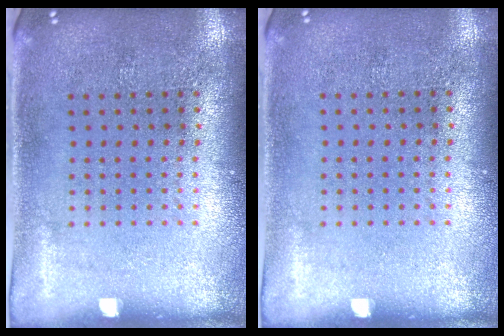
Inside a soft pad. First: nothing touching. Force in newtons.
{"total": 0.0}